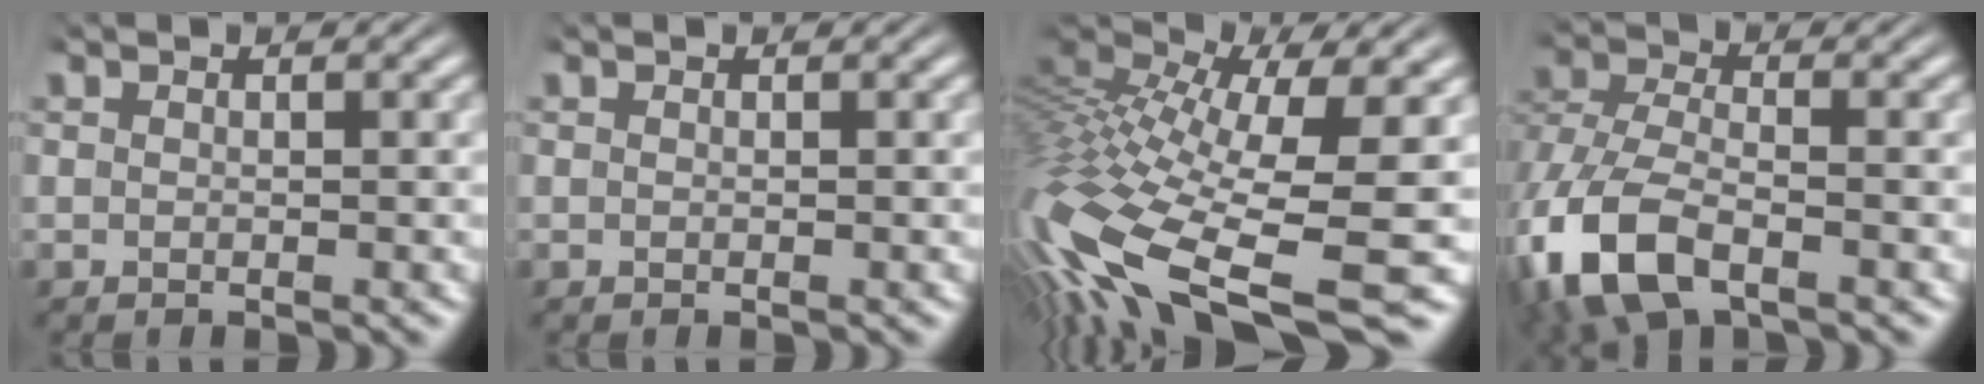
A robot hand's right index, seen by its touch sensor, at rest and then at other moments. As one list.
[{"total": 0.0}, {"total": 10.5, "force": [-4.1, 4.9, 8.3], "torque": [-0.194, -0.061, -0.038]}, {"total": 7.0, "force": [-2.6, 4.2, 5.0], "torque": [-0.138, -0.042, -0.021]}]